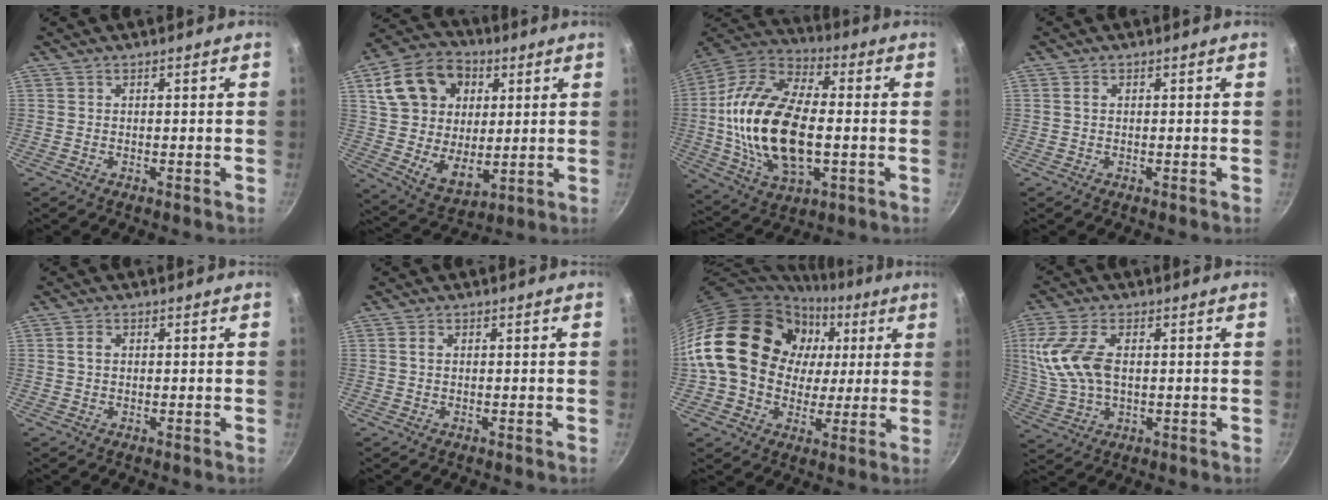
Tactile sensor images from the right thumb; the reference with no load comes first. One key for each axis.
{"total": 19.0, "fx": 5.9, "fy": 14.2, "fz": 11.2, "tx": -0.172, "ty": -0.006, "tz": 0.106}
{"total": 24.4, "fx": -1.2, "fy": 13.3, "fz": 20.5, "tx": -0.390, "ty": 0.024, "tz": -0.025}
{"total": 0.9, "fx": 0.1, "fy": 0.6, "fz": 0.6, "tx": -0.010, "ty": 0.003, "tz": 0.002}
{"total": 1.7, "fx": 0.2, "fy": 1.3, "fz": 1.1, "tx": -0.017, "ty": 0.005, "tz": 0.004}
{"total": 1.1, "fx": 0.2, "fy": 0.8, "fz": 0.7, "tx": -0.013, "ty": 0.003, "tz": 0.003}
{"total": 24.2, "fx": 4.1, "fy": 19.5, "fz": 13.8, "tx": -0.231, "ty": 0.031, "tz": 0.075}
{"total": 11.4, "fx": 1.6, "fy": 6.4, "fz": 9.2, "tx": -0.189, "ty": 0.004, "tz": 0.033}